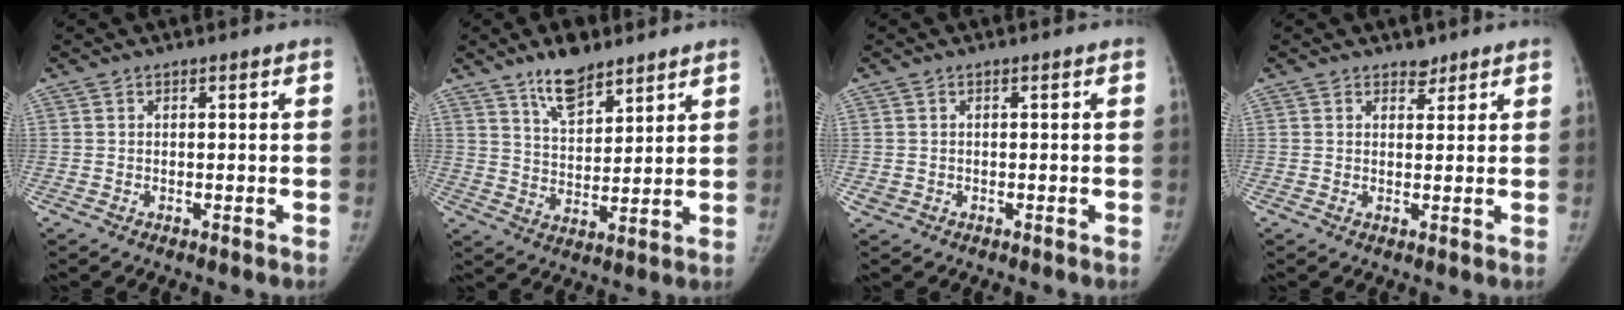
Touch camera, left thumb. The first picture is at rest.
{"total": 9.4, "force": [6.9, 3.9, 5.0], "torque": [-0.061, -0.047, 0.125]}
{"total": 1.1, "force": [-0.3, 1.0, 0.2], "torque": [-0.003, 0.002, -0.002]}
{"total": 1.9, "force": [1.5, 1.1, 0.3], "torque": [0.010, -0.011, 0.020]}